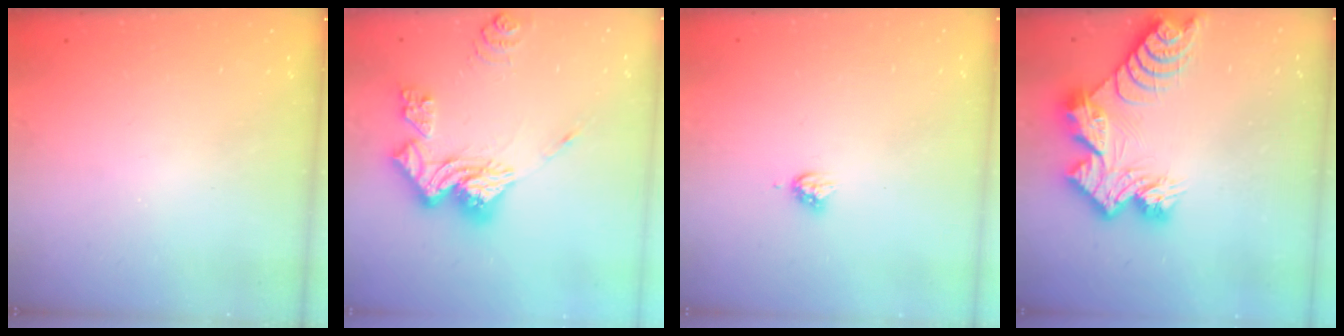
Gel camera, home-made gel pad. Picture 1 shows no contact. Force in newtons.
{"total": 18.6, "press": 18.5, "slide": 1.8}
{"total": 4.2, "press": 4.1, "slide": 0.5}
{"total": 13.4, "press": 13.4, "slide": 1.1}